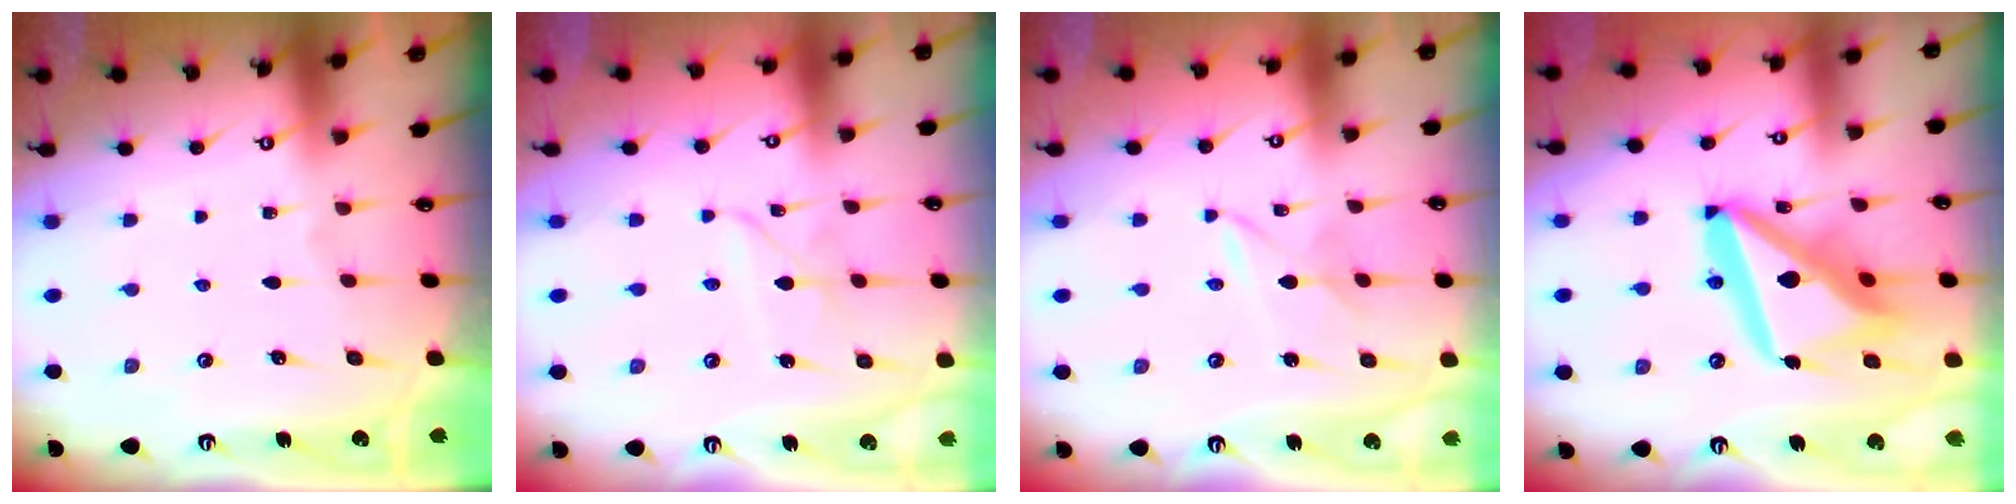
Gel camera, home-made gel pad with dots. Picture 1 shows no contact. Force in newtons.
{"total": 2.7, "press": 2.7, "slide": 0.2}
{"total": 3.0, "press": 3.0, "slide": 0.1}
{"total": 20.8, "press": 20.7, "slide": 2.4}